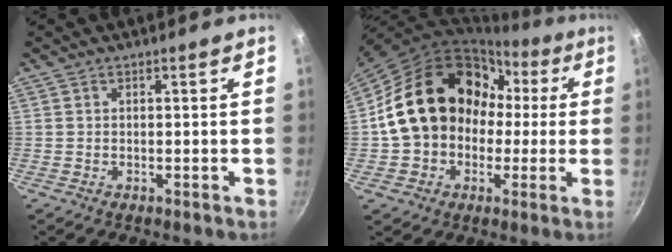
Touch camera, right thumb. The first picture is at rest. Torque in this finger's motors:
{"motor_torque": [-1.18, 2.81, 1.46, -0.53, 0.61]}